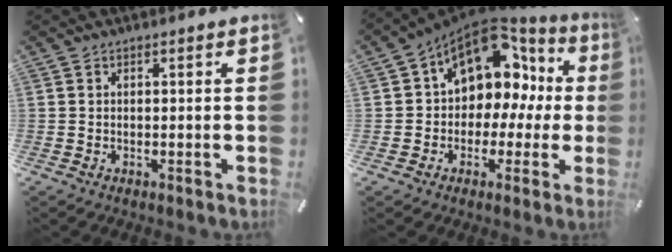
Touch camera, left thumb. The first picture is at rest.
{"total": 13.2, "force": [5.7, 9.6, 7.1], "torque": [-0.107, -0.041, 0.100]}